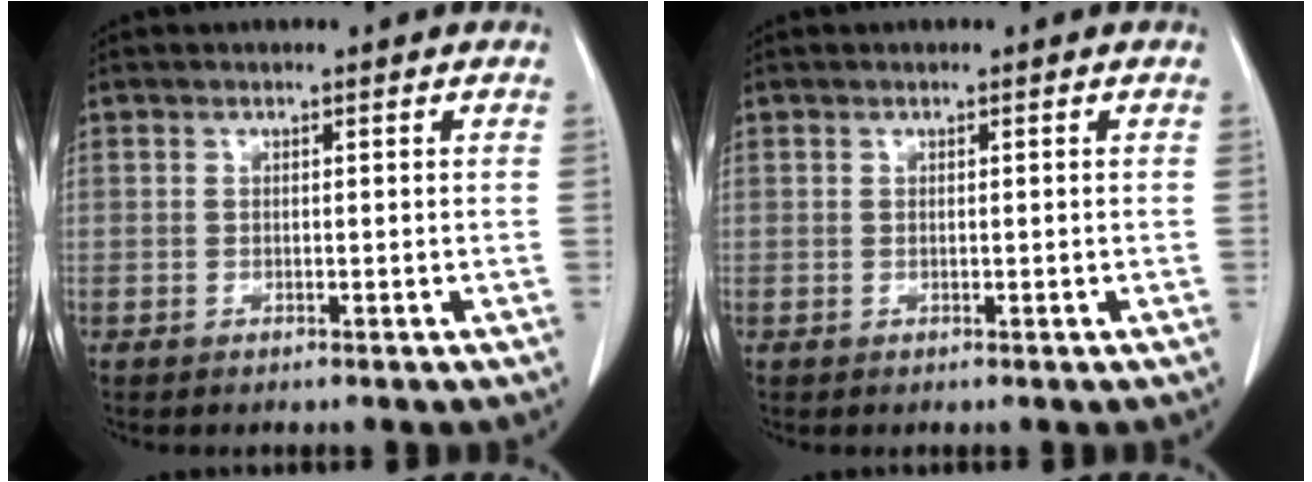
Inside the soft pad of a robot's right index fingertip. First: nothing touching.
{"total": 0.0}